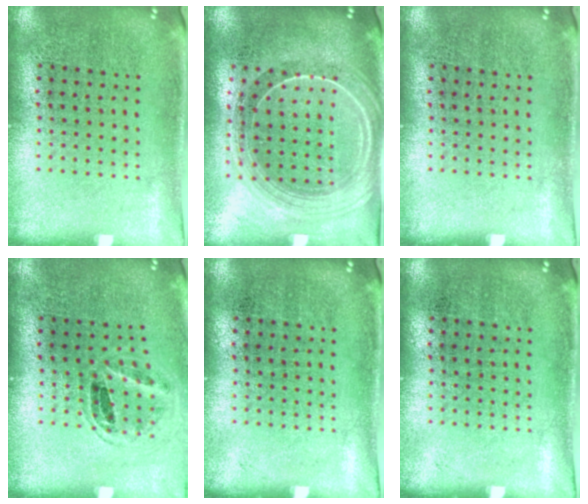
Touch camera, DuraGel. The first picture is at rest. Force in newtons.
{"total": 2.2, "press": 1.9, "slide": 1.0}
{"total": 0.0}
{"total": 0.9, "press": 0.9, "slide": 0.2}
{"total": 0.0}
{"total": 0.0}